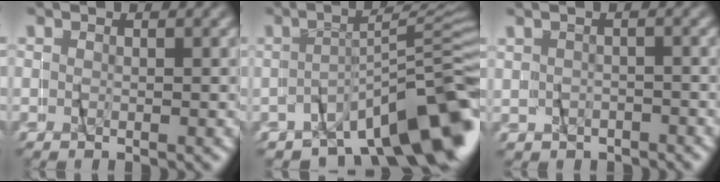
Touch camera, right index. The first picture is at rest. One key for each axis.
{"total": 12.0, "fx": -6.9, "fy": 4.3, "fz": 8.9, "tx": -0.119, "ty": -0.009, "tz": -0.094}
{"total": 2.0, "fx": 0.4, "fy": 1.9, "fz": 0.1, "tx": -0.015, "ty": 0.012, "tz": 0.006}